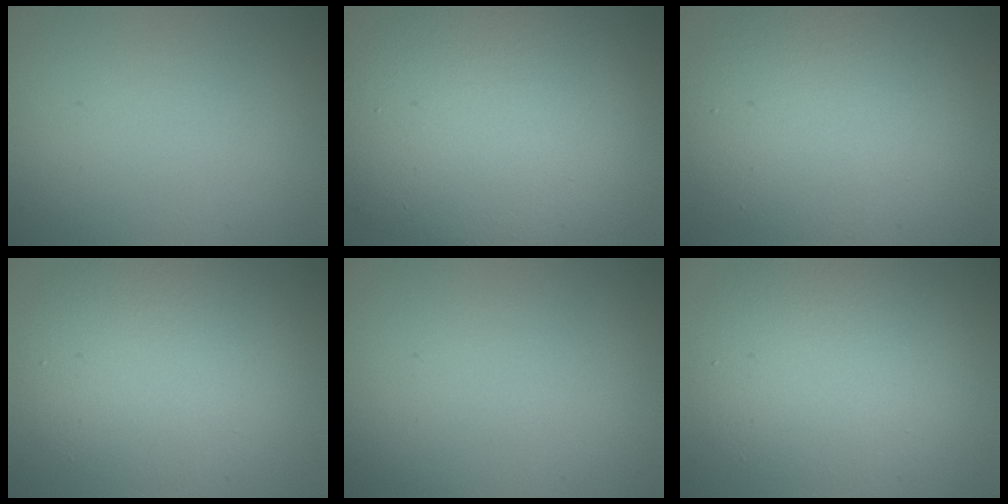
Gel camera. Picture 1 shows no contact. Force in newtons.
{"total": 12.2, "press": 12.2, "slide": 0.3}
{"total": 7.5, "press": 7.5, "slide": 0.5}
{"total": 6.1, "press": 6.1, "slide": 0.4}
{"total": 0.0}
{"total": 6.1, "press": 6.1, "slide": 0.4}